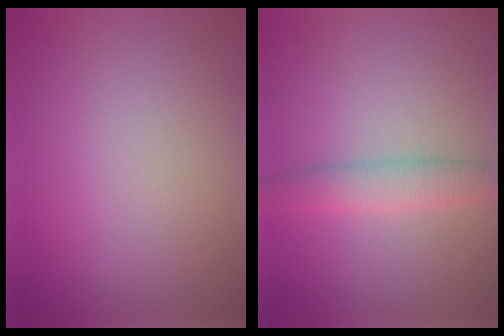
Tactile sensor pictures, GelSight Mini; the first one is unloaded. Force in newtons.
{"total": 2.8, "press": 2.8, "slide": 0.1}